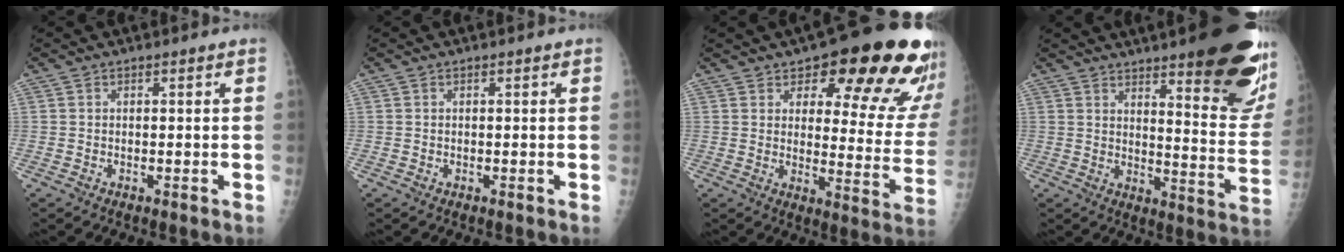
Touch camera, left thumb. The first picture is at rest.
{"total": 0.0}
{"total": 22.7, "force": [14.0, 8.0, 16.0], "torque": [-0.155, -0.072, 0.175]}
{"total": 25.6, "force": [16.1, 5.9, 19.0], "torque": [-0.200, -0.082, 0.207]}